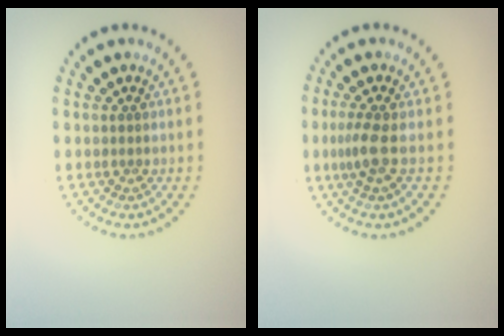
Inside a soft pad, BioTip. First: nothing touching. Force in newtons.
{"total": 1.9, "press": 1.6, "slide": 1.1}